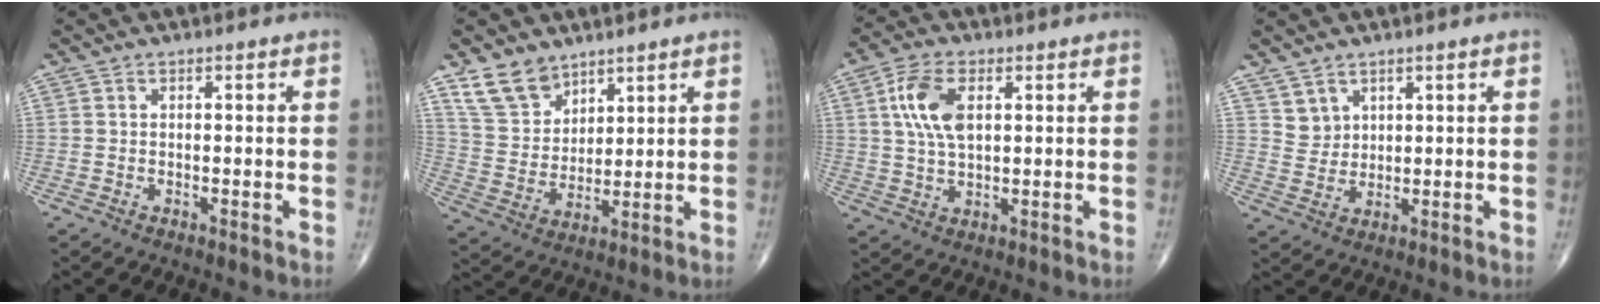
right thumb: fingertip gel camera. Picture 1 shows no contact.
{"total": 9.4, "force": [6.7, 5.8, 3.2], "torque": [-0.041, -0.033, 0.140]}
{"total": 9.0, "force": [2.4, 4.7, 7.3], "torque": [-0.146, 0.001, 0.045]}
{"total": 3.7, "force": [2.5, 2.6, 0.3], "torque": [0.017, -0.023, 0.050]}